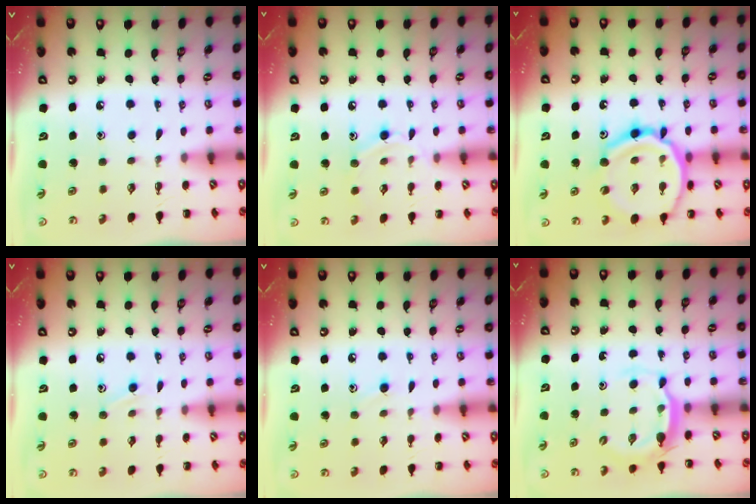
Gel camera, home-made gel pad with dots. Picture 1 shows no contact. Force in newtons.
{"total": 7.8, "press": 7.8, "slide": 1.1}
{"total": 20.2, "press": 20.0, "slide": 2.7}
{"total": 5.7, "press": 5.4, "slide": 1.9}
{"total": 7.0, "press": 6.6, "slide": 2.3}
{"total": 4.8, "press": 4.8, "slide": 0.5}